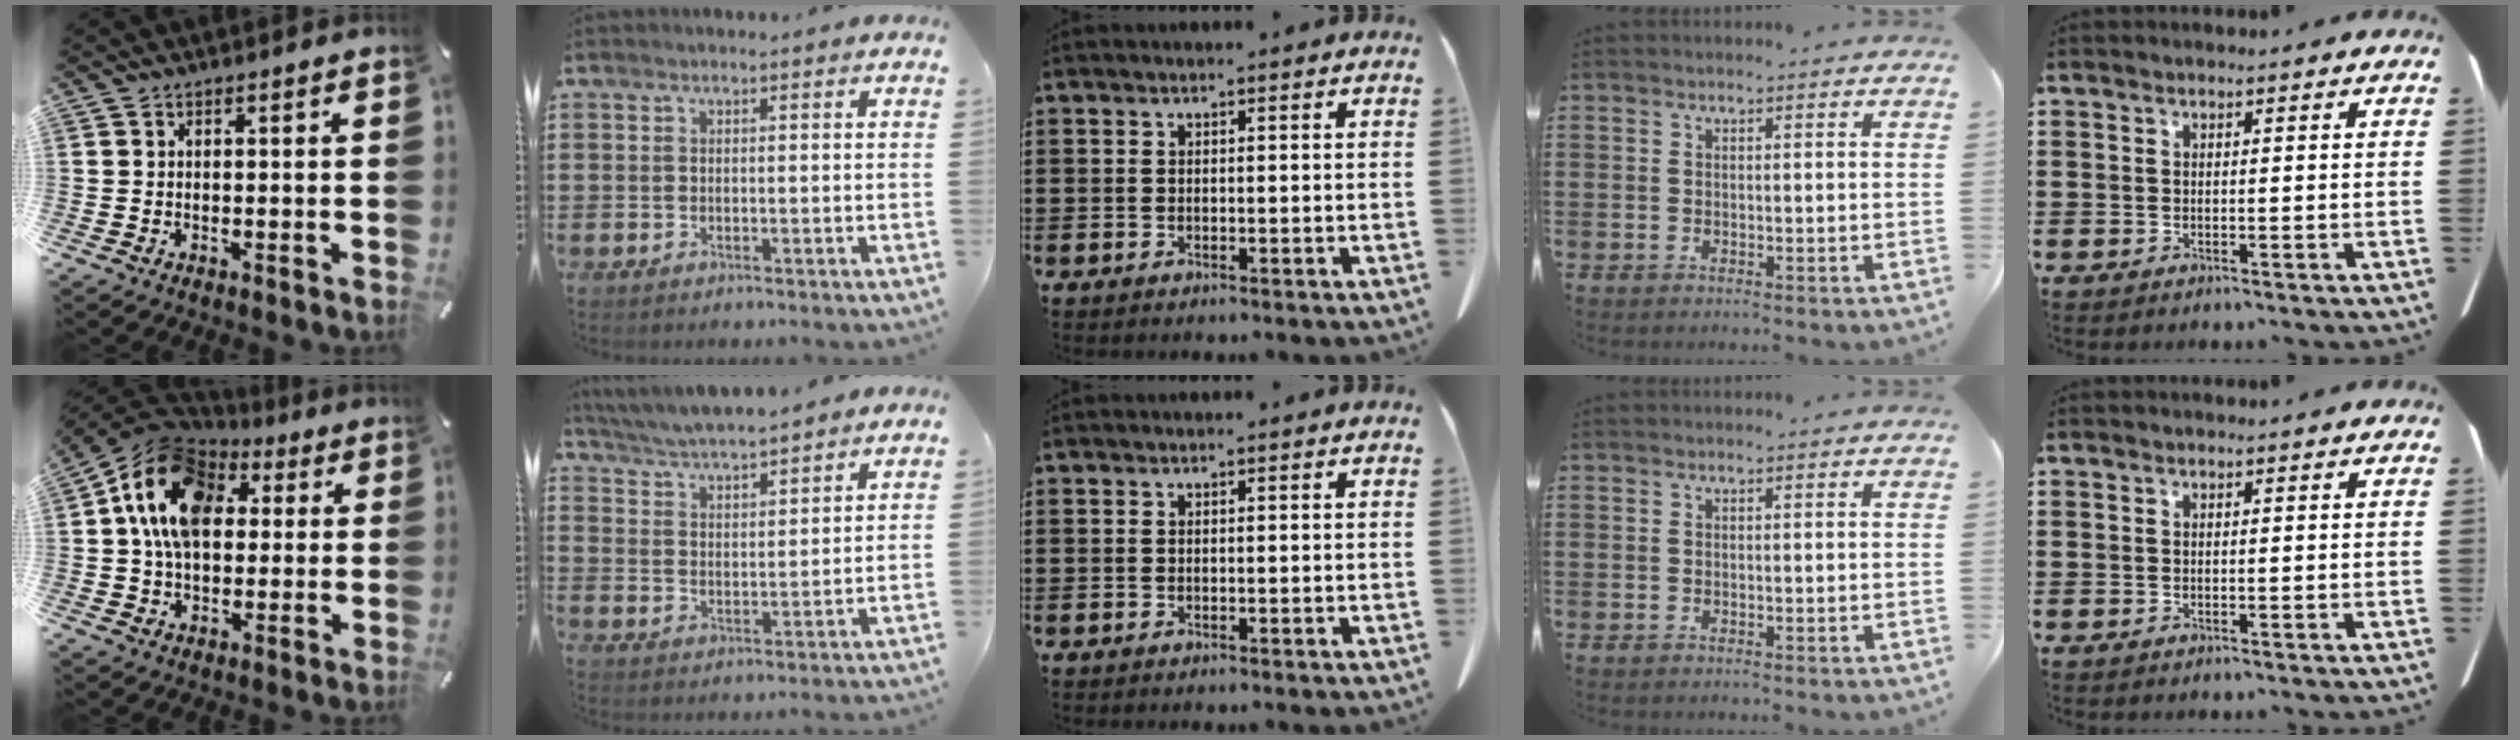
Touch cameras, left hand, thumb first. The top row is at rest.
{"thumb": {"total": 15.5, "force": [3.3, 11.6, 9.7], "torque": [-0.184, 0.006, 0.059]}, "index": {"total": 5.0, "force": [5.0, -0.1, 0.7], "torque": [-0.037, -0.026, 0.087]}}